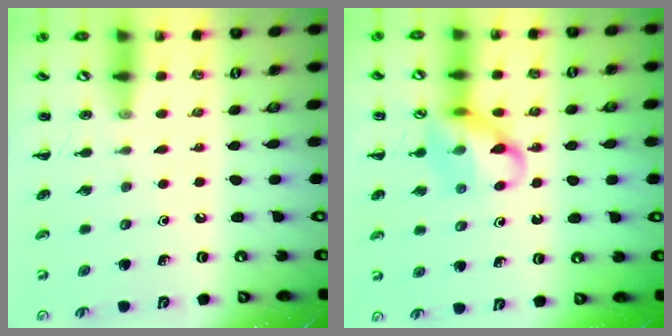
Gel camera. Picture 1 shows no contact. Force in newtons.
{"total": 11.5, "press": 11.3, "slide": 1.8}